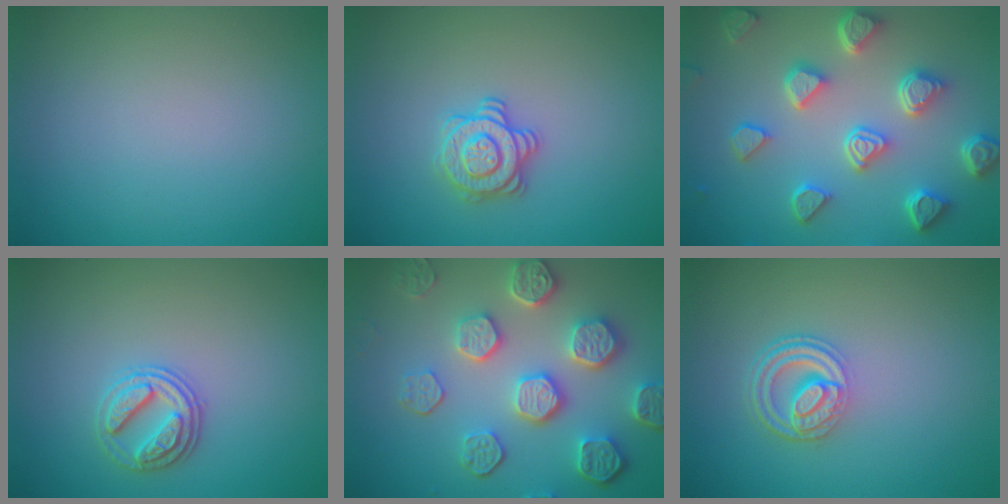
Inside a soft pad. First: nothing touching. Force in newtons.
{"total": 2.8, "press": 2.7, "slide": 0.7}
{"total": 6.6, "press": 5.2, "slide": 3.9}
{"total": 2.6, "press": 2.6, "slide": 0.5}
{"total": 6.9, "press": 5.6, "slide": 4.1}
{"total": 4.2, "press": 3.1, "slide": 2.8}